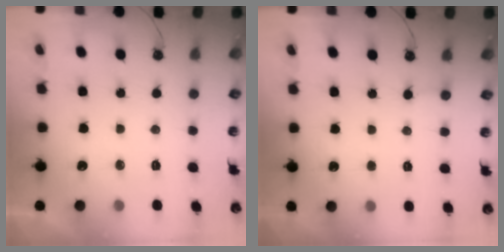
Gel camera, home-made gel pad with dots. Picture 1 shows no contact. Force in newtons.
{"total": 1.4, "press": 1.4, "slide": 0.1}